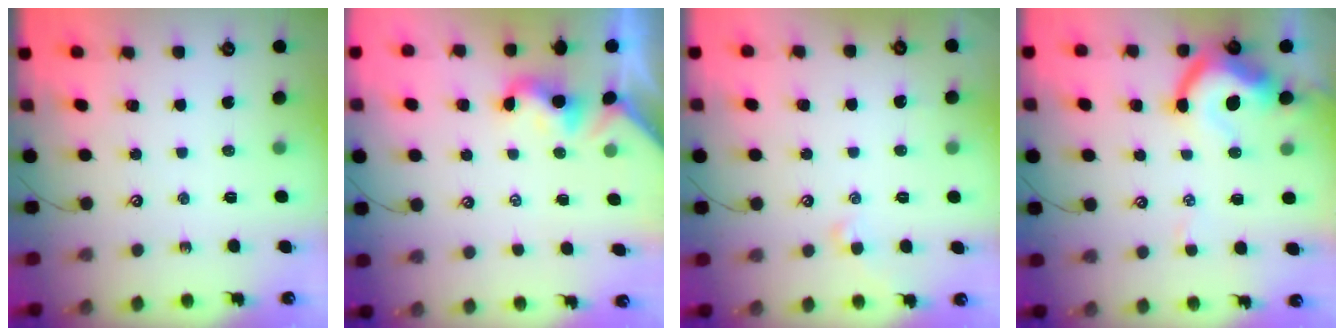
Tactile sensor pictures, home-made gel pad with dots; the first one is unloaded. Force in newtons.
{"total": 2.0, "press": 2.0, "slide": 0.5}
{"total": 0.8, "press": 0.6, "slide": 0.6}
{"total": 8.9, "press": 8.8, "slide": 1.4}